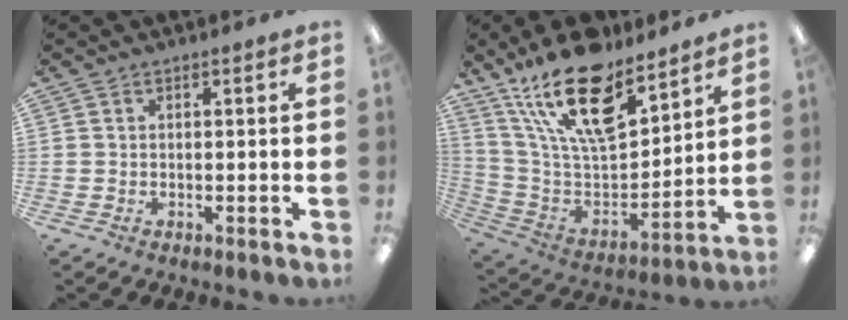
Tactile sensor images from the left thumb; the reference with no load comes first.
{"total": 22.5, "force": [15.2, 9.4, 13.7], "torque": [-0.246, -0.093, 0.266]}